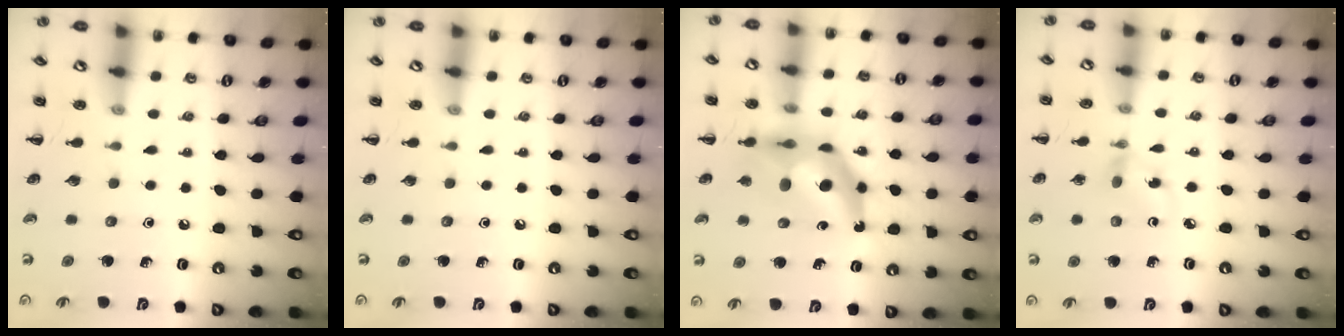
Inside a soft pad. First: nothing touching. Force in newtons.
{"total": 0.0}
{"total": 12.0, "press": 11.5, "slide": 3.6}
{"total": 2.9, "press": 2.8, "slide": 0.9}